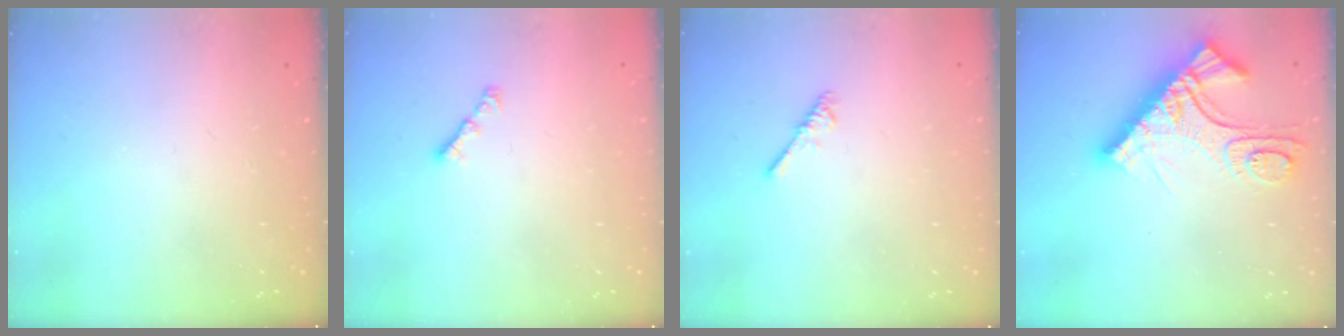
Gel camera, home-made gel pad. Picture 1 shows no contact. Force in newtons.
{"total": 1.9, "press": 1.8, "slide": 0.6}
{"total": 2.2, "press": 2.1, "slide": 0.5}
{"total": 15.9, "press": 15.8, "slide": 1.7}